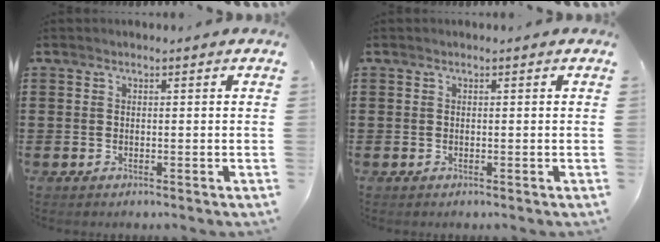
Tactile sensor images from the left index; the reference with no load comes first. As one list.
[{"total": 0.0}]